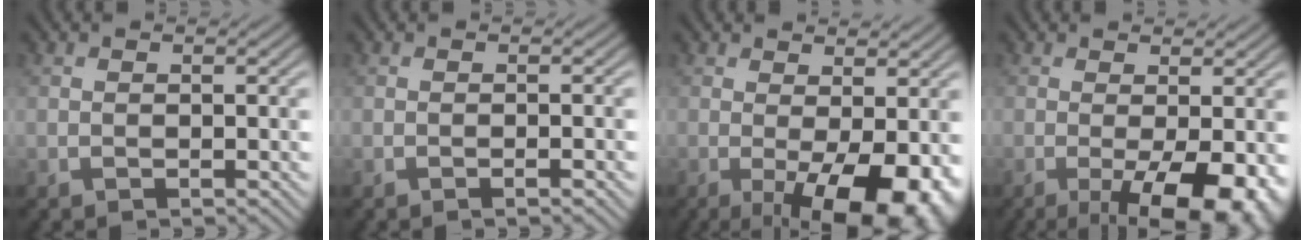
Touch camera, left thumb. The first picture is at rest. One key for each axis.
{"total": 1.1, "fx": -0.4, "fy": 0.1, "fz": 1.0, "tx": -0.013, "ty": 0.001, "tz": -0.009}
{"total": 9.1, "fx": -2.1, "fy": 3.1, "fz": 8.3, "tx": -0.124, "ty": -0.007, "tz": -0.022}
{"total": 8.3, "fx": -2.5, "fy": 2.4, "fz": 7.5, "tx": -0.117, "ty": -0.008, "tz": -0.030}